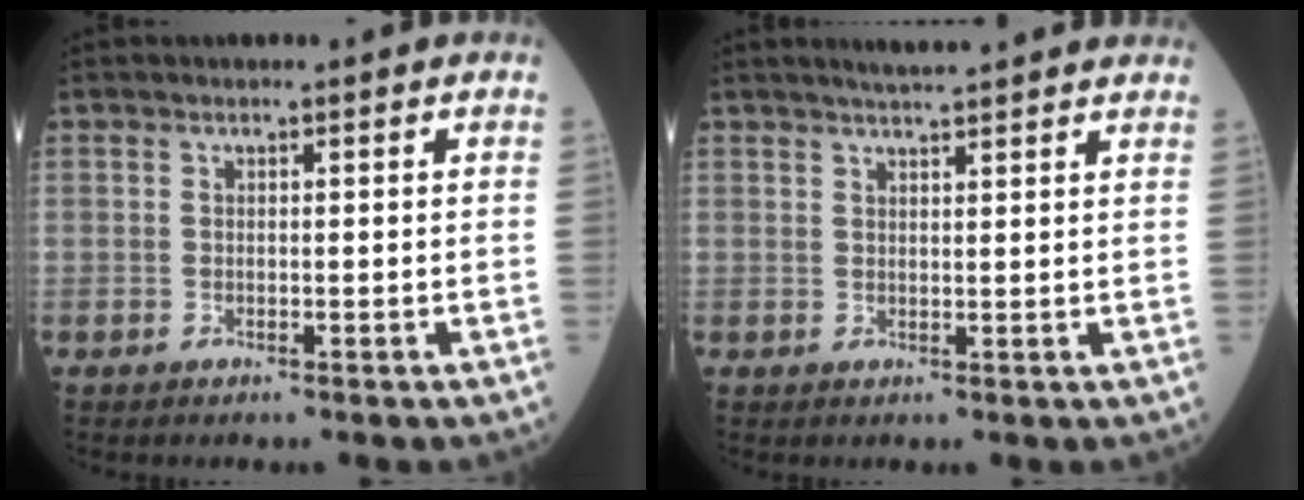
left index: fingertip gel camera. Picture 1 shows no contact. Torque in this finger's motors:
{"motor_torque": [0.06, -0.11, -0.07, 0.01]}